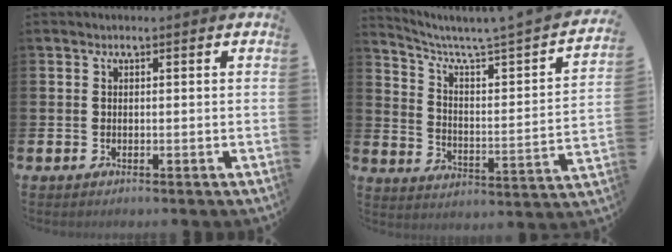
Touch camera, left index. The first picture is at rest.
{"total": 4.7, "force": [3.6, 0.0, 3.1], "torque": [-0.075, -0.044, 0.046]}